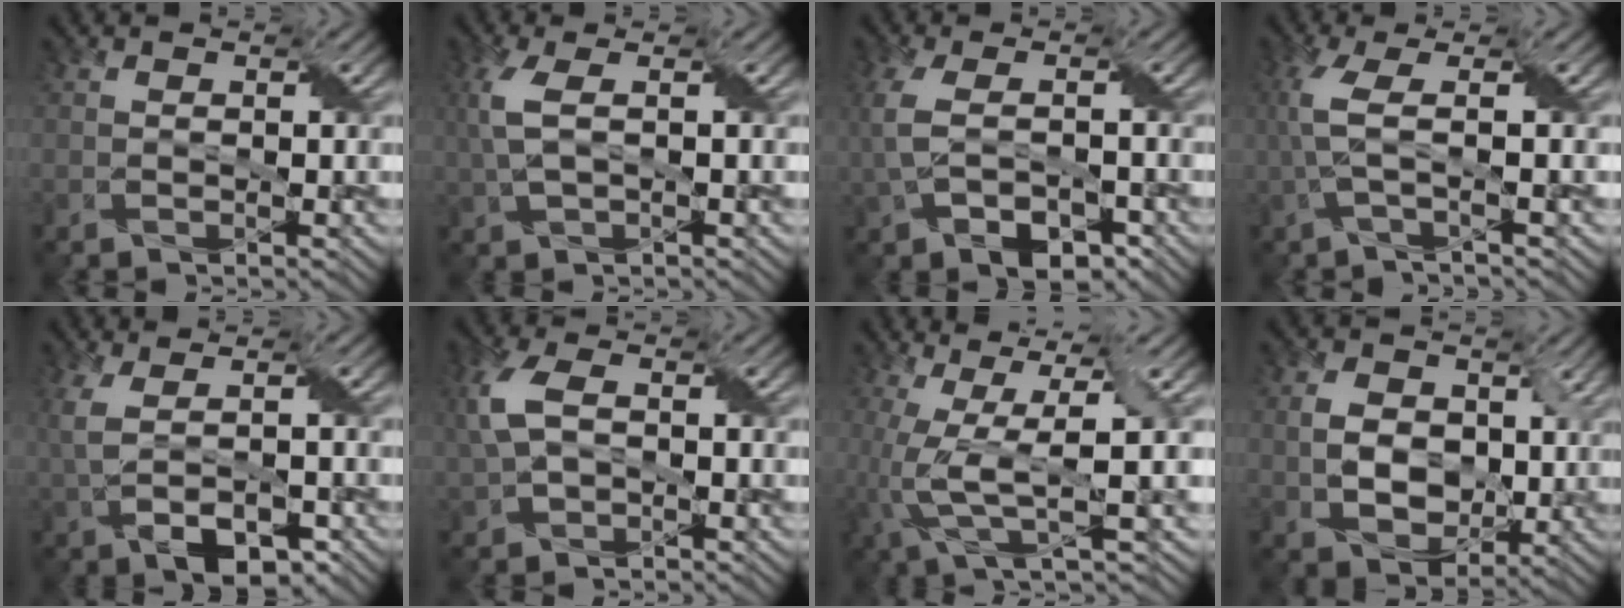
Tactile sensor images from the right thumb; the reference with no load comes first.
{"total": 4.4, "force": [0.7, 1.8, 4.0], "torque": [-0.108, 0.005, 0.012]}
{"total": 7.2, "force": [-1.1, 4.4, 5.6], "torque": [-0.144, -0.017, -0.013]}
{"total": 4.4, "force": [0.1, 0.9, 4.3], "torque": [-0.097, 0.004, -0.006]}
{"total": 6.7, "force": [-0.3, 3.3, 5.8], "torque": [-0.133, -0.014, -0.001]}
{"total": 6.0, "force": [0.6, 3.6, 4.7], "torque": [-0.132, 0.009, 0.007]}
{"total": 8.1, "force": [-0.5, 2.1, 7.8], "torque": [-0.166, 0.009, -0.013]}
{"total": 7.7, "force": [1.2, 5.8, 5.0], "torque": [-0.109, -0.008, 0.022]}